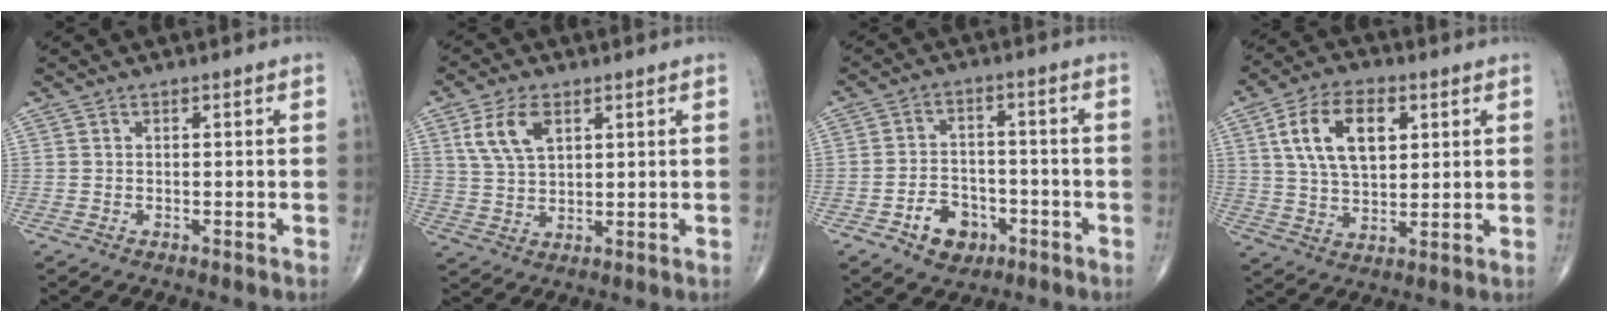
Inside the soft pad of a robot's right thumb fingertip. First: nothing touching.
{"total": 8.2, "force": [3.5, 4.6, 5.9], "torque": [-0.109, -0.009, 0.072]}
{"total": 7.7, "force": [-3.6, 5.7, 3.8], "torque": [-0.035, 0.028, -0.057]}
{"total": 13.3, "force": [4.2, 7.6, 10.1], "torque": [-0.167, -0.005, 0.079]}